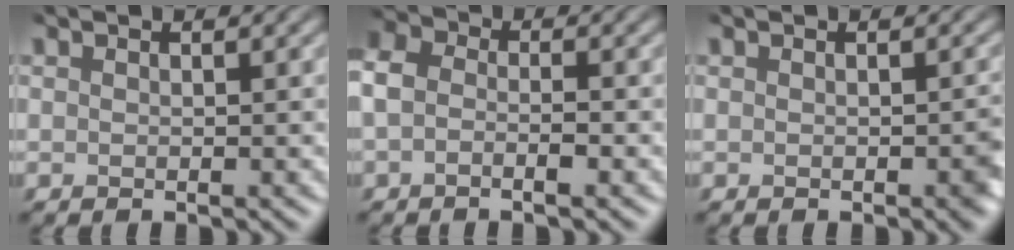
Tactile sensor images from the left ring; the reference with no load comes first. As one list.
[{"total": 2.7, "force": [-1.6, 1.4, 1.5], "torque": [-0.036, -0.001, -0.031]}, {"total": 0.9, "force": [-0.2, 0.3, 0.9], "torque": [-0.017, -0.001, 0.003]}]